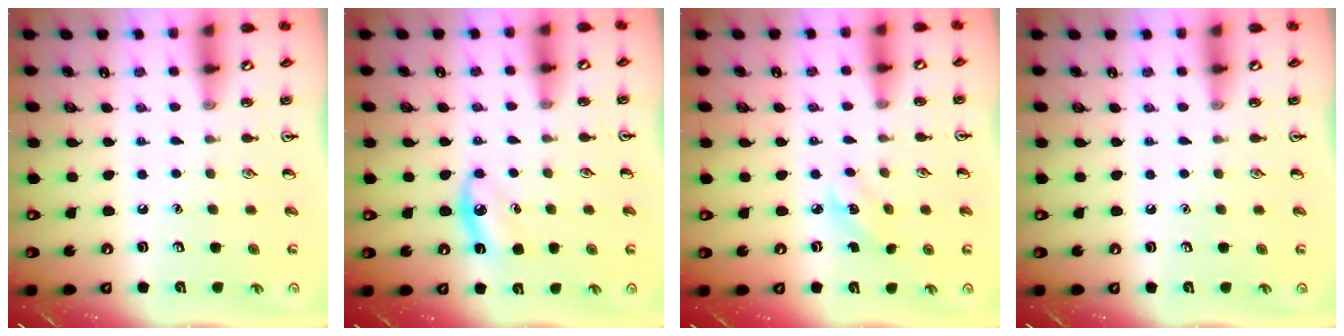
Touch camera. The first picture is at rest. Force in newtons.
{"total": 6.0, "press": 5.6, "slide": 2.0}
{"total": 2.3, "press": 2.1, "slide": 0.8}
{"total": 0.0}